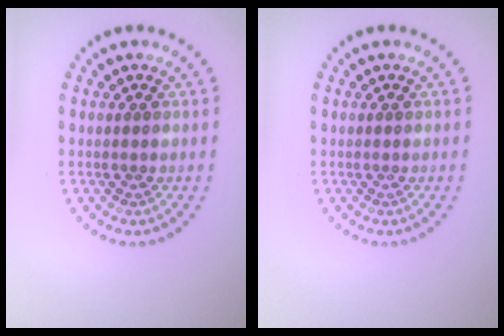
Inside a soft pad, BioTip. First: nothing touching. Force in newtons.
{"total": 0.0}